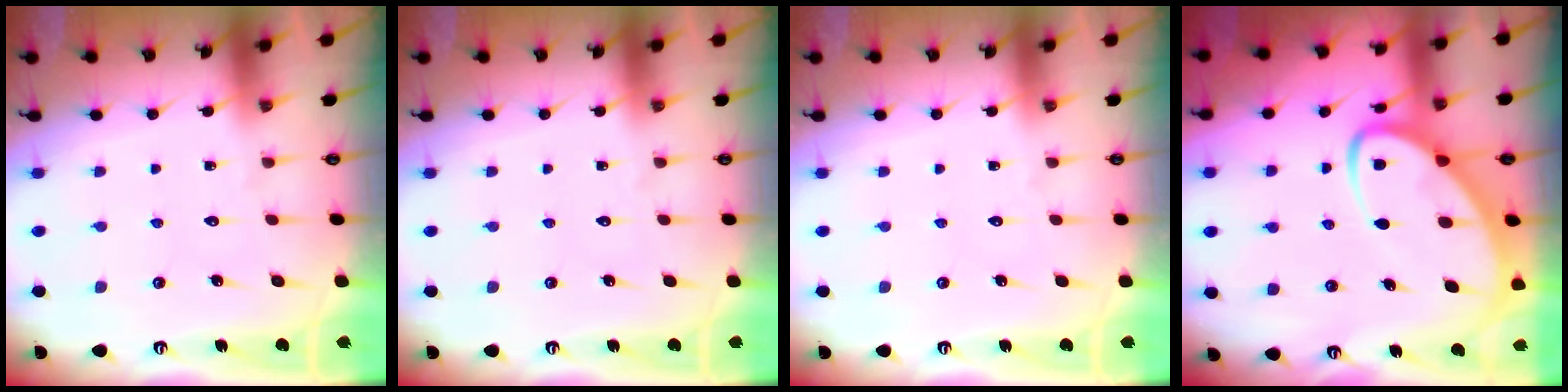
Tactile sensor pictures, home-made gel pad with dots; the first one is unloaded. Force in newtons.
{"total": 0.0}
{"total": 0.0}
{"total": 8.4, "press": 8.4, "slide": 0.9}